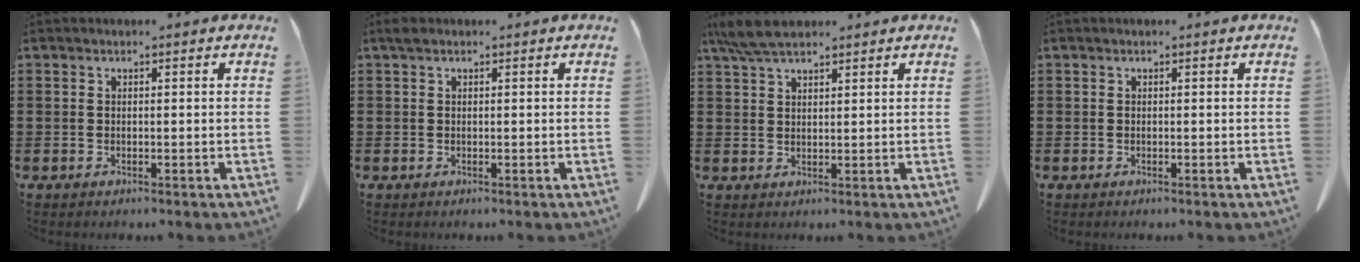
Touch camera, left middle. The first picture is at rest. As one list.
[{"total": 1.0, "force": [0.4, 0.7, 0.5], "torque": [-0.015, 0.002, 0.009]}, {"total": 5.6, "force": [4.4, 1.3, 3.2], "torque": [-0.072, -0.005, 0.084]}, {"total": 0.0}]